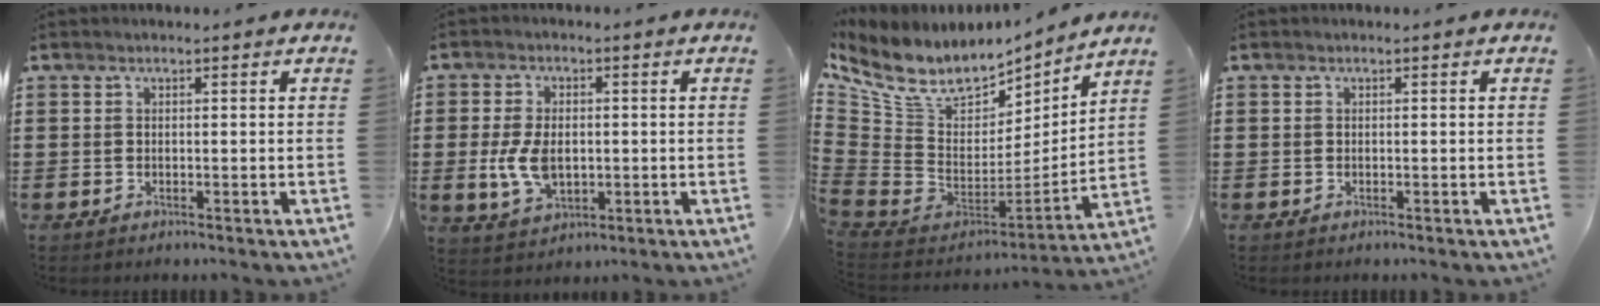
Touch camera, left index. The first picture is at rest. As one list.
[{"total": 6.8, "force": [-0.3, 4.4, 5.3], "torque": [-0.126, 0.002, -0.009]}, {"total": 9.7, "force": [6.5, 5.4, 4.9], "torque": [-0.136, -0.048, 0.119]}, {"total": 0.0}]